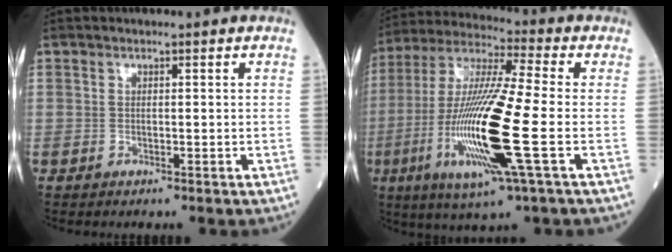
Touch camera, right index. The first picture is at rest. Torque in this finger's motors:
{"motor_torque": [0.95, -0.37, 1.06, 0.21]}